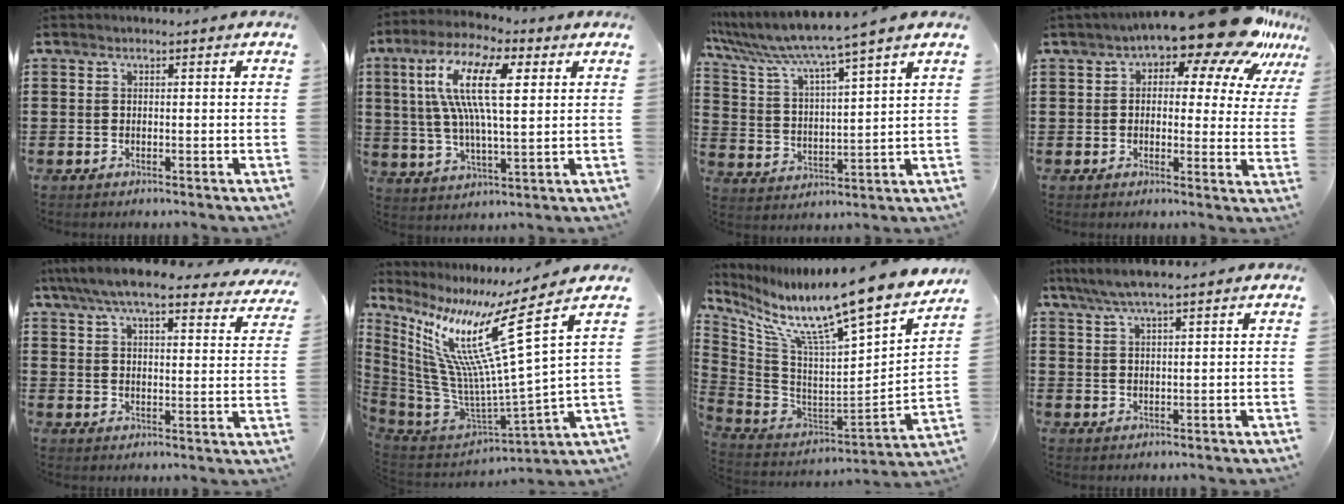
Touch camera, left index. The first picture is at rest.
{"total": 14.4, "force": [4.9, 5.1, 12.5], "torque": [-0.258, 0.008, 0.085]}
{"total": 6.0, "force": [5.3, -0.9, 2.6], "torque": [-0.077, -0.042, 0.083]}
{"total": 13.3, "force": [9.9, 3.6, 8.0], "torque": [-0.125, -0.059, 0.166]}
{"total": 7.8, "force": [6.9, 0.7, 3.6], "torque": [-0.094, -0.028, 0.124]}
{"total": 16.2, "force": [8.0, 1.4, 14.0], "torque": [-0.308, -0.073, 0.111]}
{"total": 12.7, "force": [10.5, -0.3, 7.2], "torque": [-0.152, -0.092, 0.163]}
{"total": 4.4, "force": [3.4, 0.3, 2.7], "torque": [-0.059, -0.003, 0.063]}